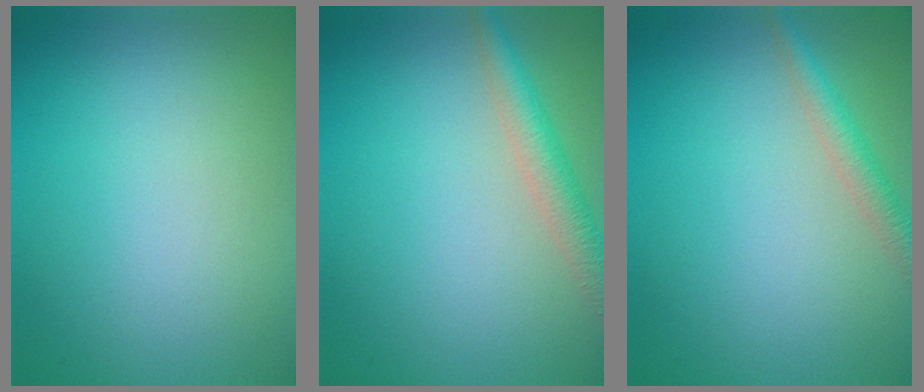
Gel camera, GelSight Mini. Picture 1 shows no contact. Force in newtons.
{"total": 3.5, "press": 3.5, "slide": 0.1}
{"total": 2.4, "press": 2.4, "slide": 0.0}